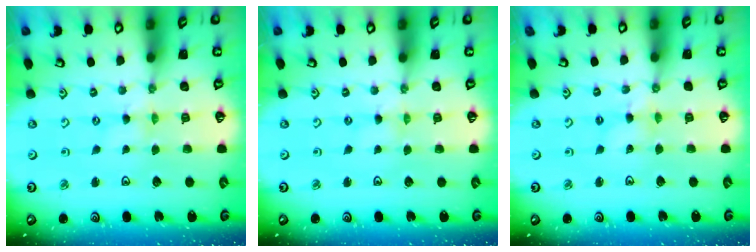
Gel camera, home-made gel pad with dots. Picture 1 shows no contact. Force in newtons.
{"total": 0.0}
{"total": 3.0, "press": 3.0, "slide": 0.3}